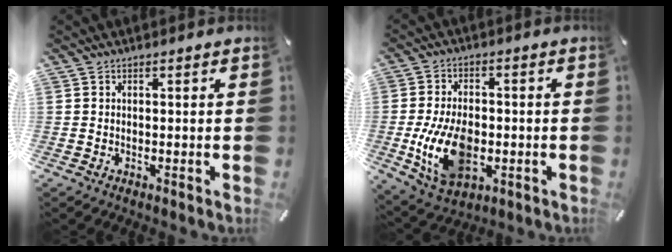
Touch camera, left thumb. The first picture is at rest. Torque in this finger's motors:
{"motor_torque": [1.44, 3.23, 1.58, 0.48, 0.55]}